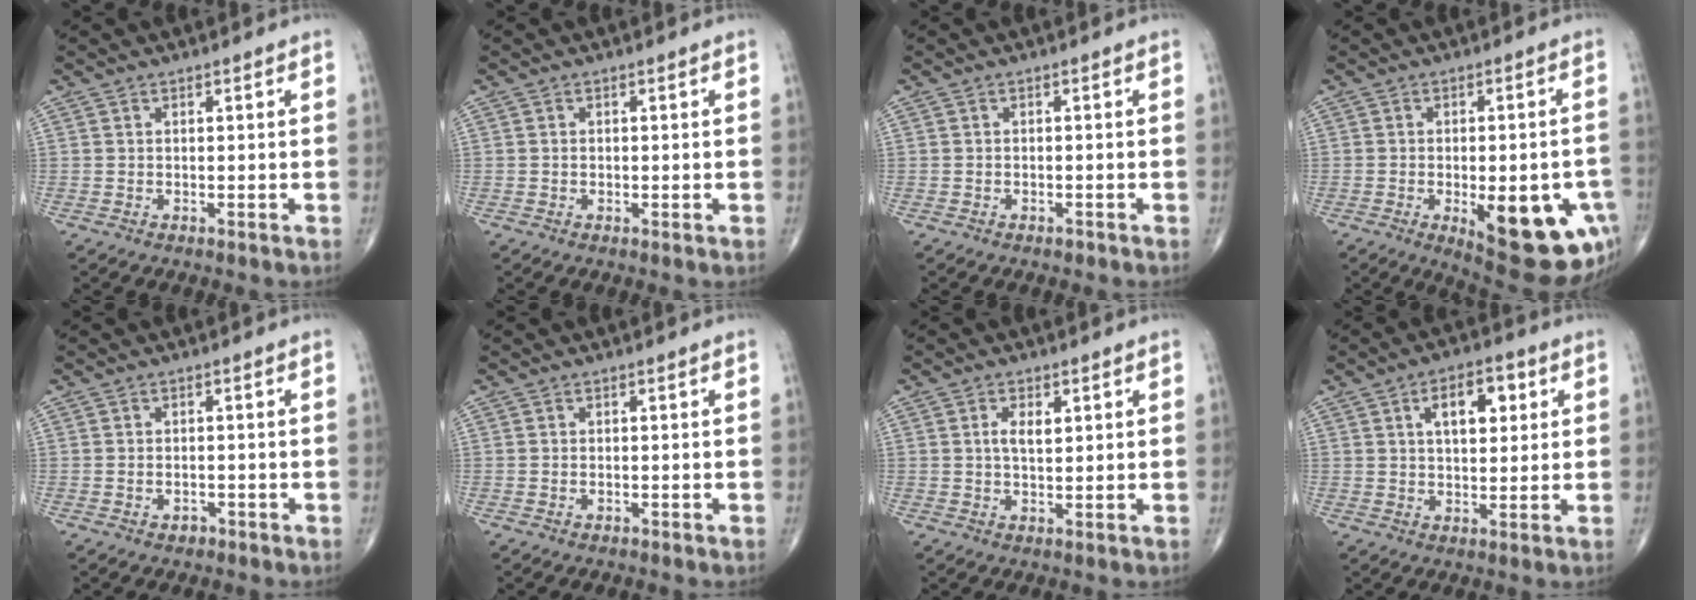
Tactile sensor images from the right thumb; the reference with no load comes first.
{"total": 0.6, "force": [-0.1, 0.4, 0.4], "torque": [-0.010, -0.002, -0.002]}
{"total": 0.8, "force": [-0.6, 0.5, 0.3], "torque": [-0.007, 0.001, -0.010]}
{"total": 18.6, "force": [-6.2, 7.5, 15.9], "torque": [-0.153, 0.007, -0.061]}
{"total": 1.8, "force": [-0.9, 1.3, 0.9], "torque": [-0.013, 0.009, -0.009]}
{"total": 0.6, "force": [-0.2, 0.4, 0.4], "torque": [-0.012, 0.005, -0.003]}
{"total": 3.6, "force": [1.0, 1.8, 2.9], "torque": [-0.046, -0.003, 0.016]}
{"total": 8.7, "force": [2.8, 4.6, 6.9], "torque": [-0.074, 0.001, 0.039]}